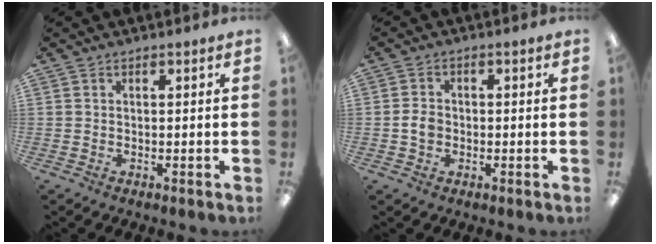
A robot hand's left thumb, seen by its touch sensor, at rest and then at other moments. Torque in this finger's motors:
{"motor_torque": [-0.23, 0.28, -0.12, 0.12, 0.03]}